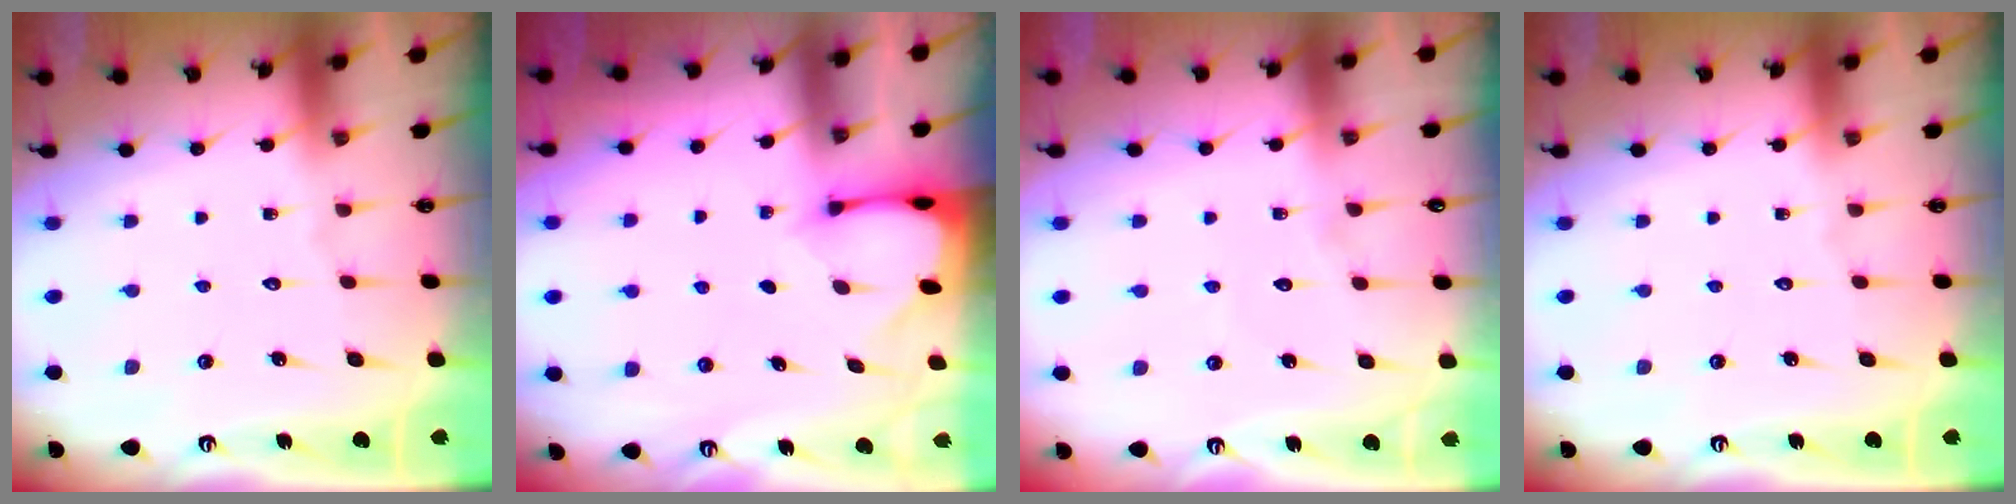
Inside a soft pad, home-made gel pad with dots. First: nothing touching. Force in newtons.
{"total": 2.7, "press": 2.7, "slide": 0.3}
{"total": 3.9, "press": 3.9, "slide": 0.3}
{"total": 0.0}